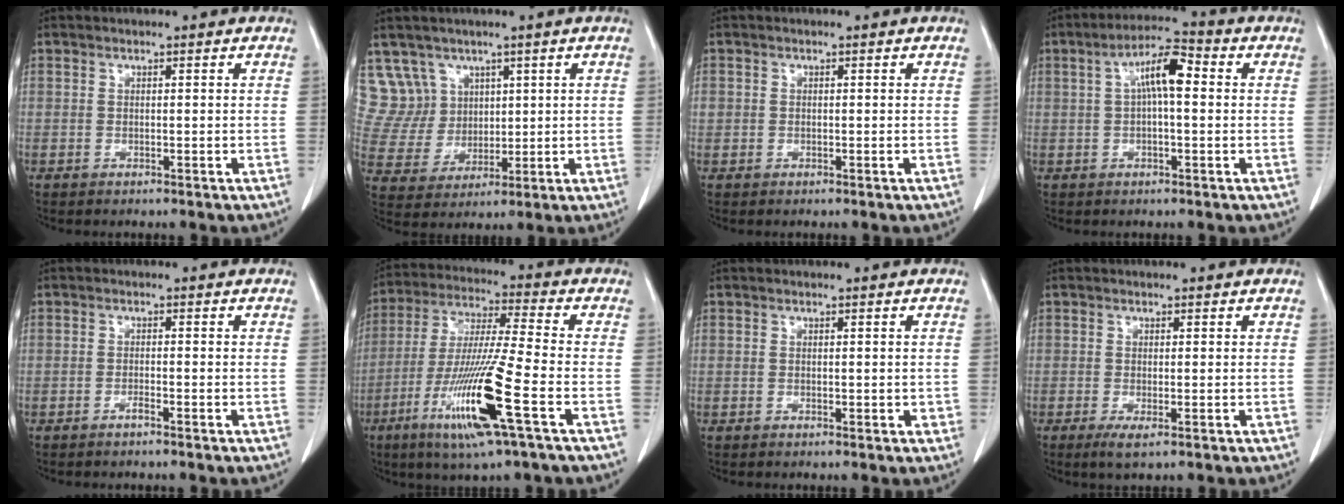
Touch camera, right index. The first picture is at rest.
{"total": 7.4, "force": [4.3, 6.0, -0.1], "torque": [0.000, 0.015, 0.101]}
{"total": 1.1, "force": [0.1, 1.1, 0.2], "torque": [0.002, 0.009, 0.002]}
{"total": 7.2, "force": [1.2, 1.7, 6.9], "torque": [-0.125, 0.026, 0.017]}
{"total": 1.0, "force": [-0.8, -0.1, 0.6], "torque": [-0.012, 0.001, -0.015]}
{"total": 15.8, "force": [-6.4, -0.5, 14.5], "torque": [-0.297, -0.027, -0.121]}
{"total": 0.7, "force": [0.1, 0.5, 0.5], "torque": [-0.003, 0.000, 0.003]}
{"total": 2.2, "force": [-0.9, 0.3, 1.9], "torque": [-0.032, -0.007, -0.012]}